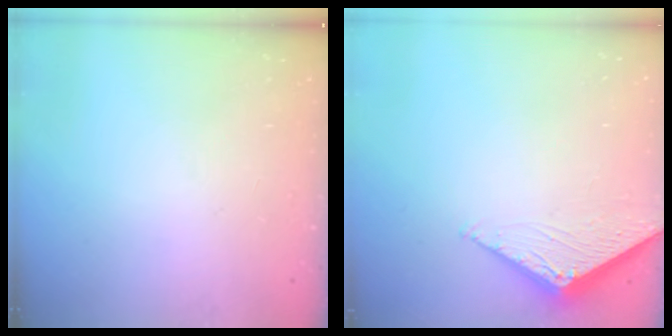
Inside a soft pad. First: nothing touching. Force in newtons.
{"total": 3.1, "press": 3.1, "slide": 0.4}